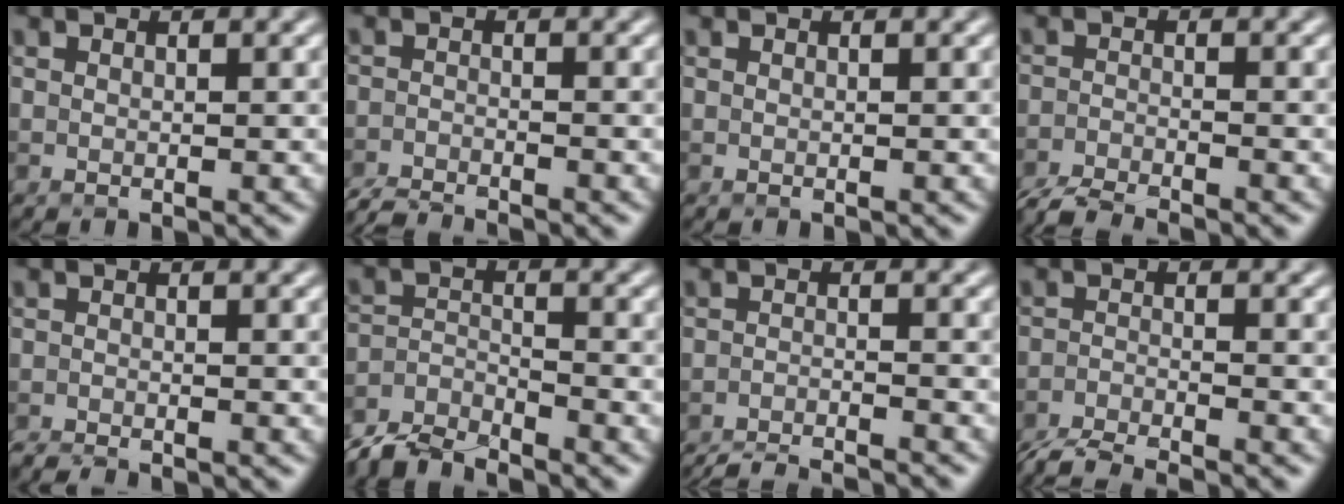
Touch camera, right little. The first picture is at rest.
{"total": 3.0, "force": [-2.9, 0.2, 0.6], "torque": [-0.014, -0.006, -0.062]}
{"total": 0.0}
{"total": 4.3, "force": [-4.0, 0.4, 1.6], "torque": [-0.034, -0.008, -0.082]}
{"total": 1.8, "force": [-1.7, 0.0, 0.5], "torque": [-0.011, -0.005, -0.034]}
{"total": 4.3, "force": [-4.1, 0.8, 1.0], "torque": [-0.020, -0.003, -0.090]}
{"total": 6.7, "force": [-6.4, 0.9, 1.8], "torque": [-0.031, -0.013, -0.097]}
{"total": 5.4, "force": [-5.0, 0.6, 1.9], "torque": [-0.039, -0.018, -0.093]}